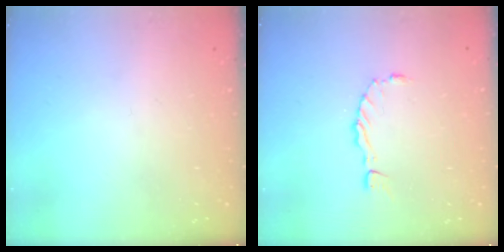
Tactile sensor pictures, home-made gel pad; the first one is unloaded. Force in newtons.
{"total": 0.0}